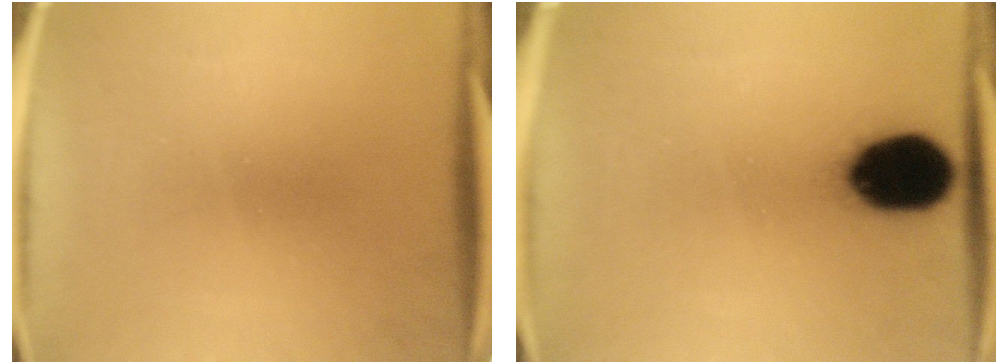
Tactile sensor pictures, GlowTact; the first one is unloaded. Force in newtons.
{"total": 16.5}